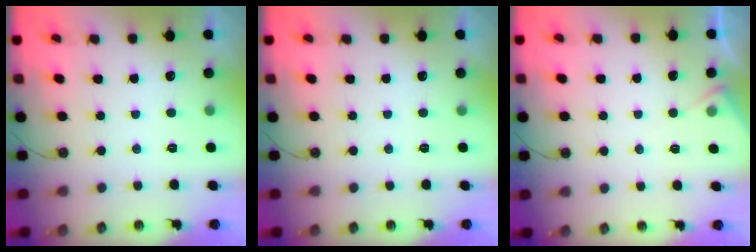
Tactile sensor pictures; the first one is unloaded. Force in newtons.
{"total": 0.0}
{"total": 4.4, "press": 4.4, "slide": 0.5}